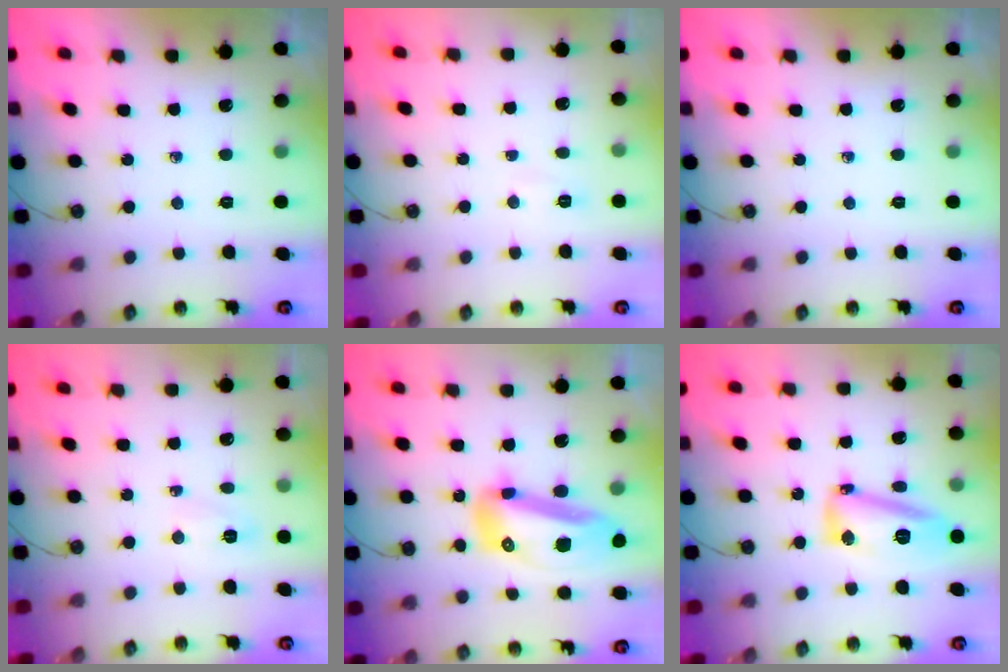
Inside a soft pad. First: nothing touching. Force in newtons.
{"total": 4.9, "press": 4.9, "slide": 0.5}
{"total": 0.0}
{"total": 3.6, "press": 3.4, "slide": 1.2}
{"total": 16.7, "press": 16.6, "slide": 2.1}
{"total": 13.4, "press": 13.3, "slide": 1.2}